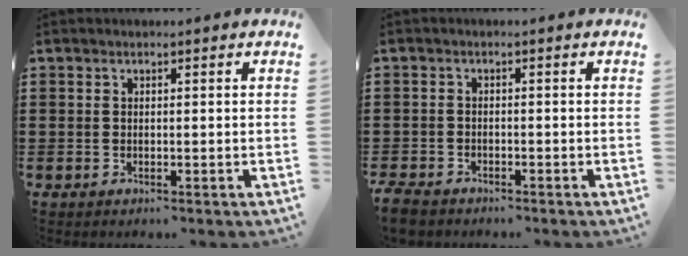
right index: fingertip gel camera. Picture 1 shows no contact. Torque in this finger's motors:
{"motor_torque": [-1.09, 1.05, -0.72, -0.18]}